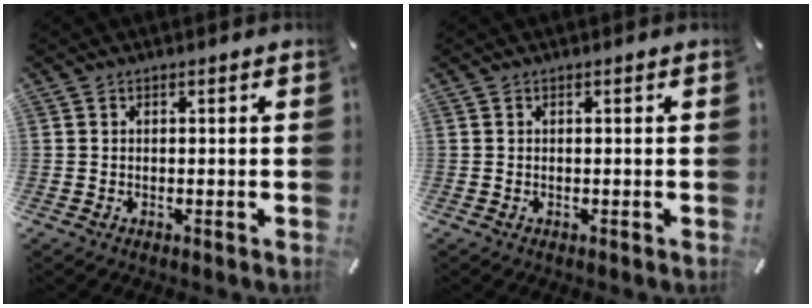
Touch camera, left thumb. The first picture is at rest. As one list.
[{"total": 0.0}]